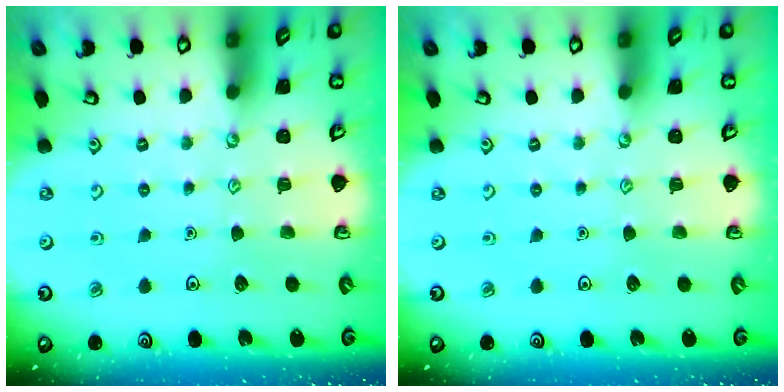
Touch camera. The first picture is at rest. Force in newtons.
{"total": 0.0}